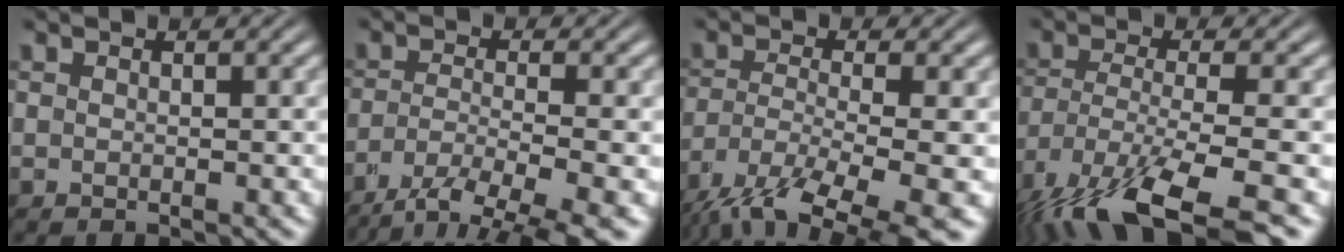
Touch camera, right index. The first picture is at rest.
{"total": 6.7, "force": [-3.7, 3.0, 4.8], "torque": [-0.089, -0.029, -0.045]}
{"total": 8.3, "force": [-4.2, 4.0, 6.0], "torque": [-0.131, -0.051, -0.046]}
{"total": 8.9, "force": [-5.1, 4.0, 6.0], "torque": [-0.141, -0.058, -0.054]}